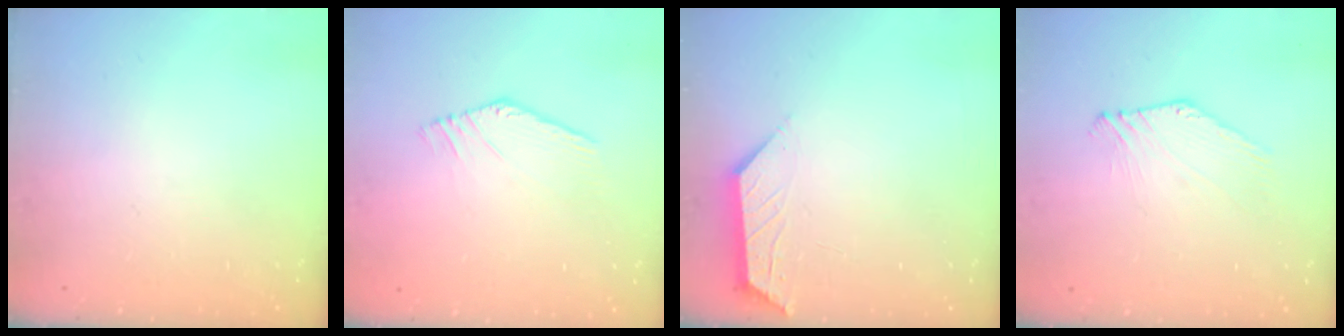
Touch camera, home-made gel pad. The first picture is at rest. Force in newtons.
{"total": 1.8, "press": 1.7, "slide": 0.2}
{"total": 2.0, "press": 1.9, "slide": 0.4}
{"total": 0.0}